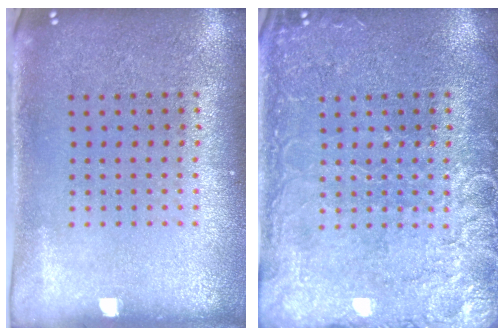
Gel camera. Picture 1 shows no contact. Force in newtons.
{"total": 4.2, "press": 4.2, "slide": 0.5}